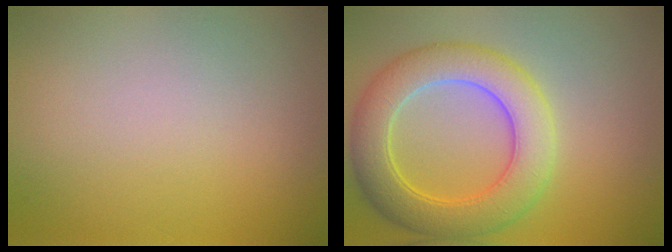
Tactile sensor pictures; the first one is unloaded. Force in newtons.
{"total": 6.9, "press": 6.9, "slide": 0.5}